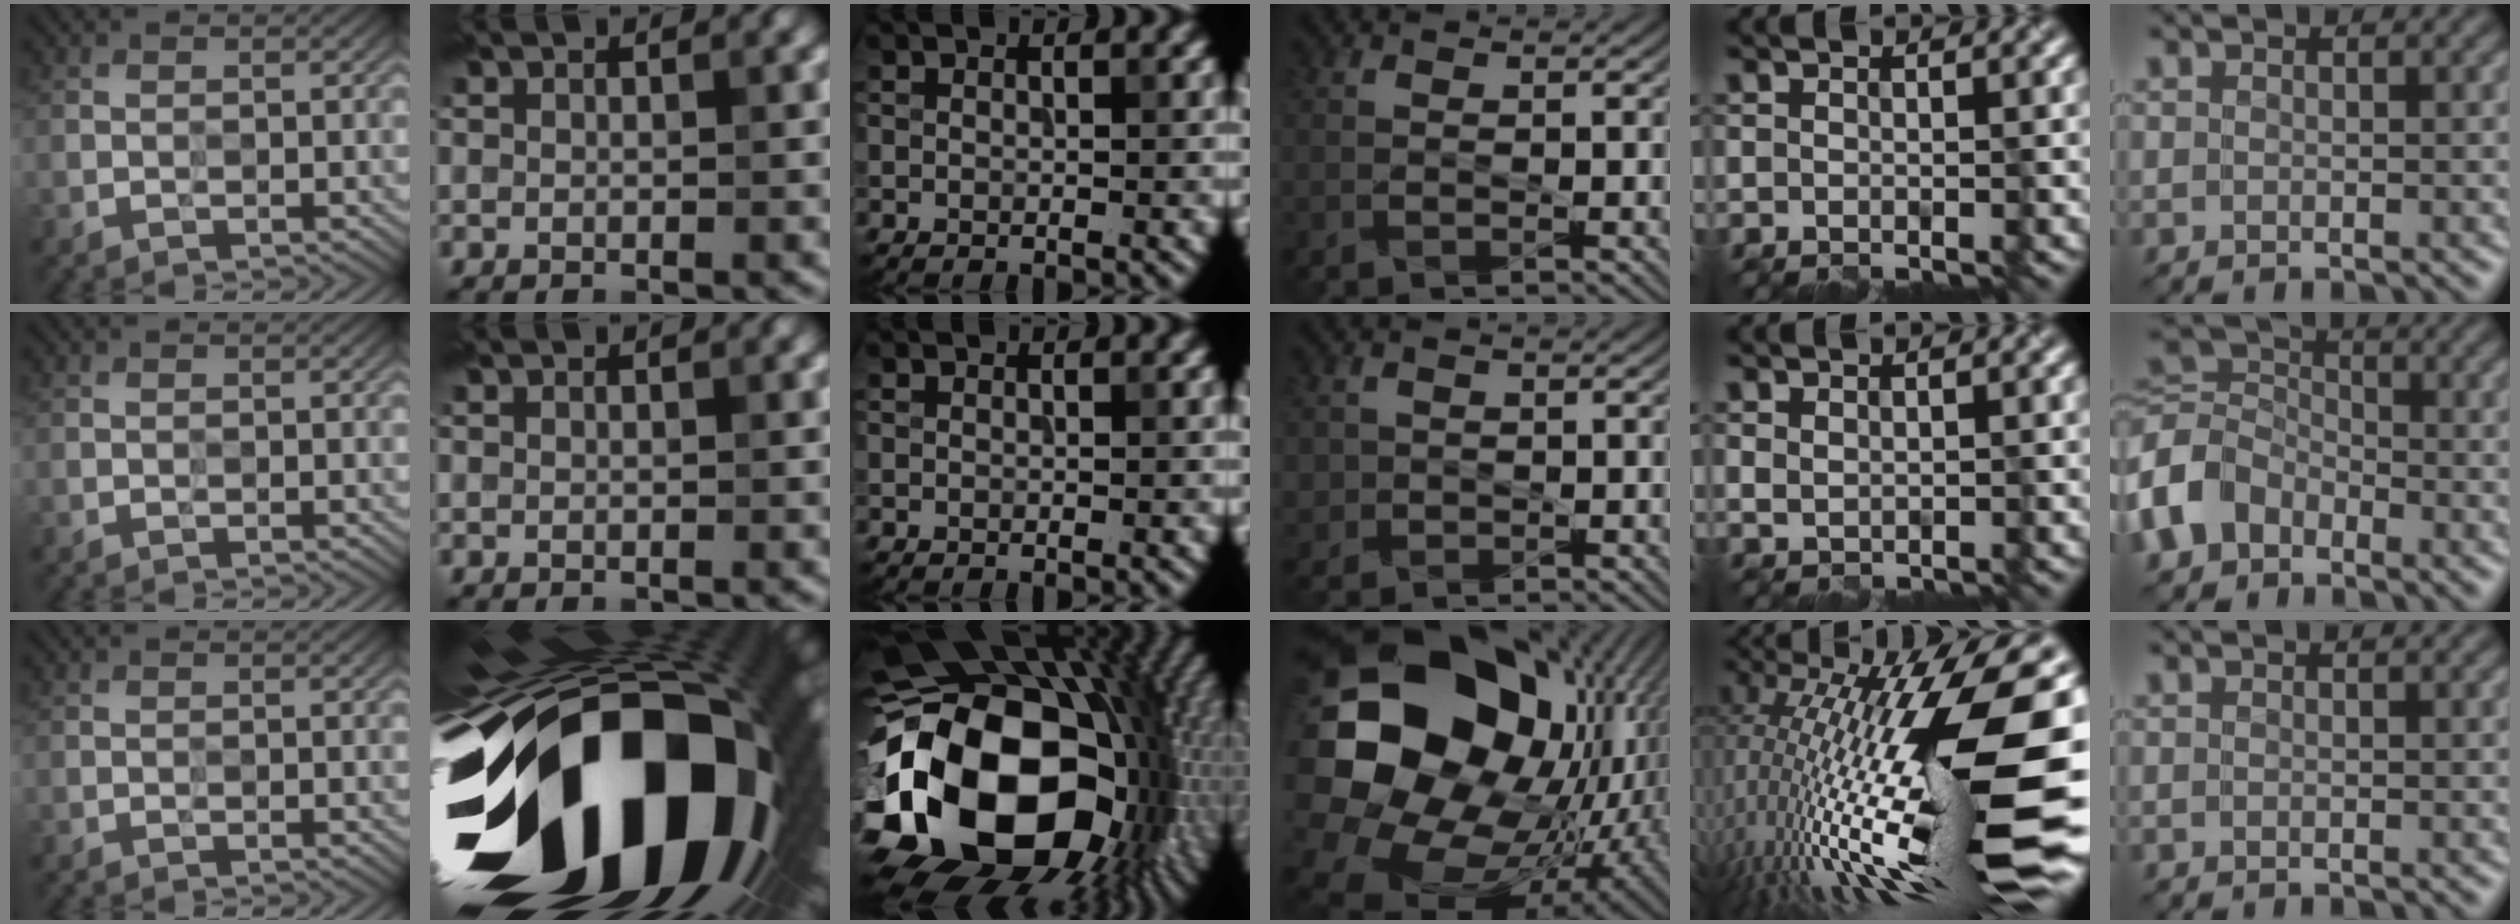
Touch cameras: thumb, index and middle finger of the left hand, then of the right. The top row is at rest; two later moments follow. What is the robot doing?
{"motion": "wipe", "object": "plastic plate"}